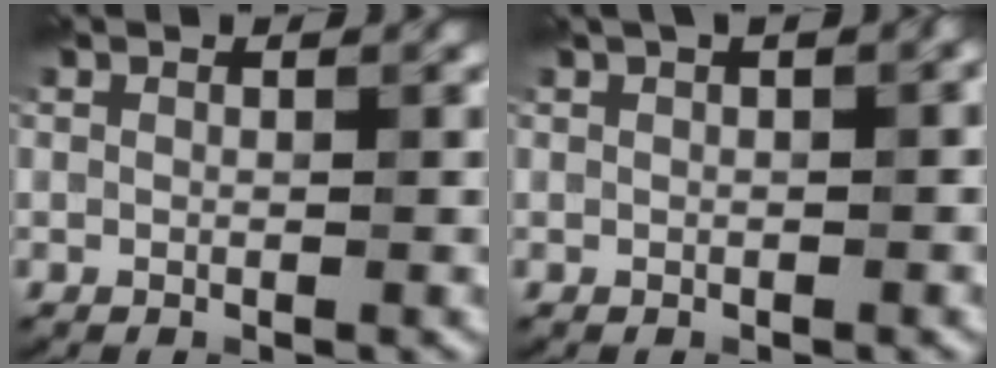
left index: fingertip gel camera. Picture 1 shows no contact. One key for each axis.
{"total": 2.1, "fx": 0.8, "fy": 0.5, "fz": 1.8, "tx": -0.020, "ty": 0.009, "tz": 0.012}